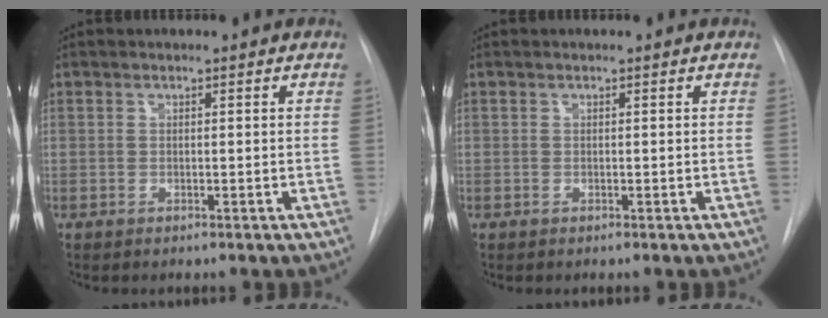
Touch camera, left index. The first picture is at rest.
{"total": 0.0}